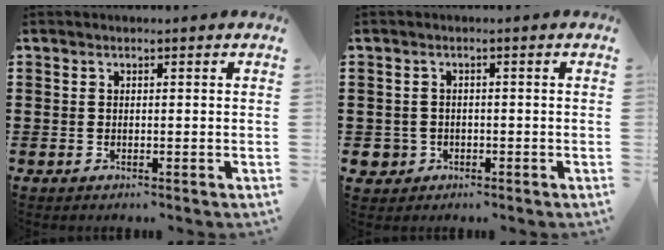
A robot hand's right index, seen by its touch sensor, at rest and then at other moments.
{"total": 2.0, "force": [-0.9, 1.8, 0.3], "torque": [-0.020, 0.000, -0.025]}